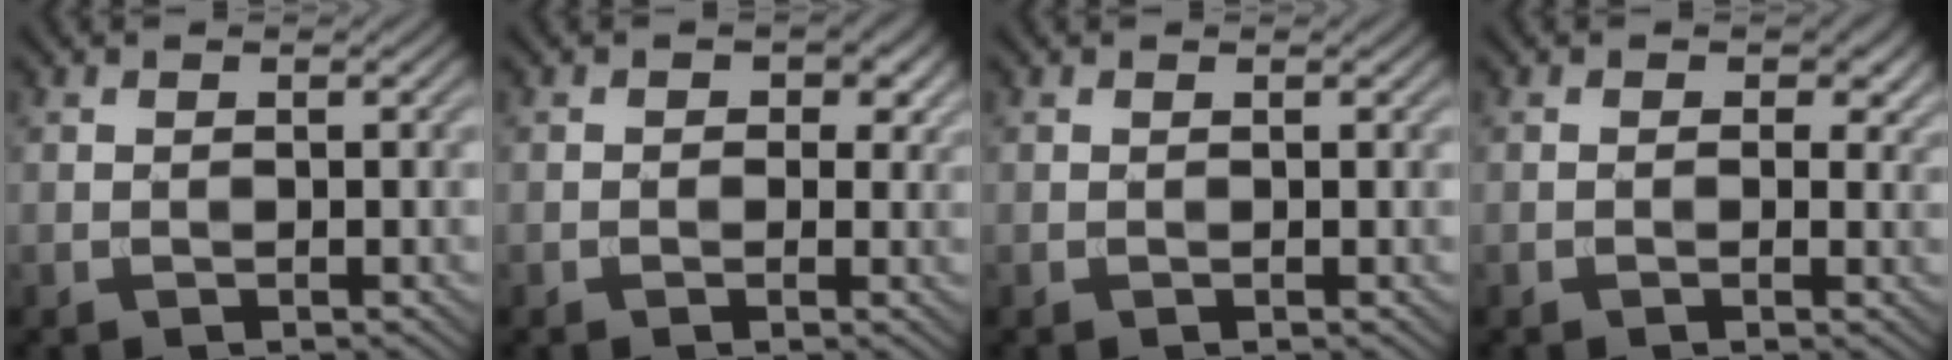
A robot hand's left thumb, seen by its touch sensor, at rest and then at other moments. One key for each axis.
{"total": 2.8, "fx": 0.8, "fy": 2.3, "fz": 1.5, "tx": -0.024, "ty": -0.007, "tz": 0.003}
{"total": 0.0}
{"total": 2.5, "fx": 0.5, "fy": 1.6, "fz": 1.8, "tx": -0.028, "ty": -0.006, "tz": 0.007}